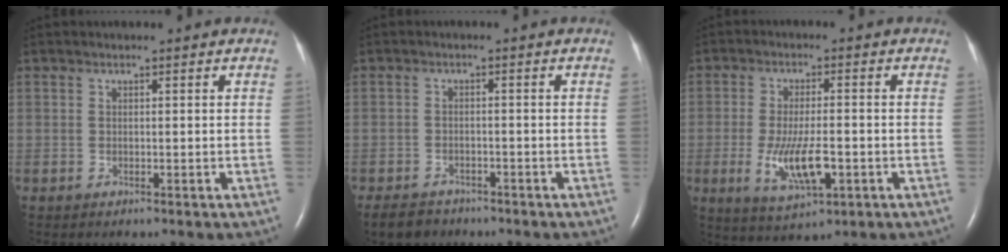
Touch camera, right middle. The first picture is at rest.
{"total": 4.5, "force": [-3.7, 2.3, 0.9], "torque": [-0.018, -0.002, -0.059]}
{"total": 8.2, "force": [-2.2, 2.3, 7.5], "torque": [-0.150, -0.015, -0.033]}